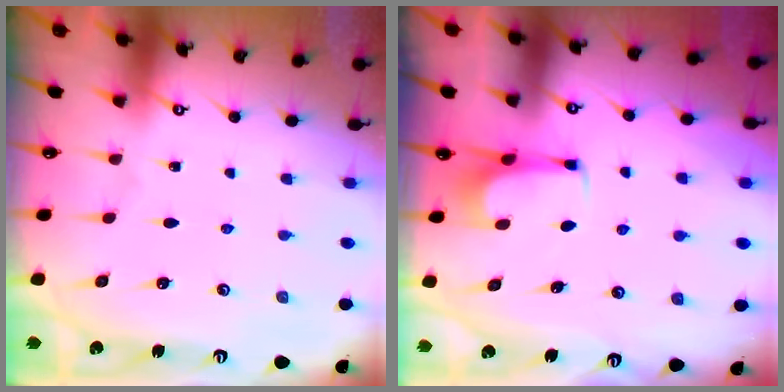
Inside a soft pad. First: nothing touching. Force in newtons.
{"total": 5.2, "press": 5.2, "slide": 0.4}